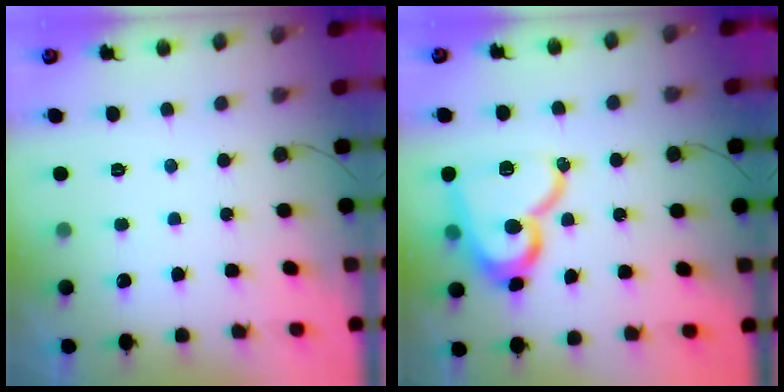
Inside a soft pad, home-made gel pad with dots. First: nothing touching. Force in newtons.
{"total": 16.5, "press": 16.5, "slide": 1.4}